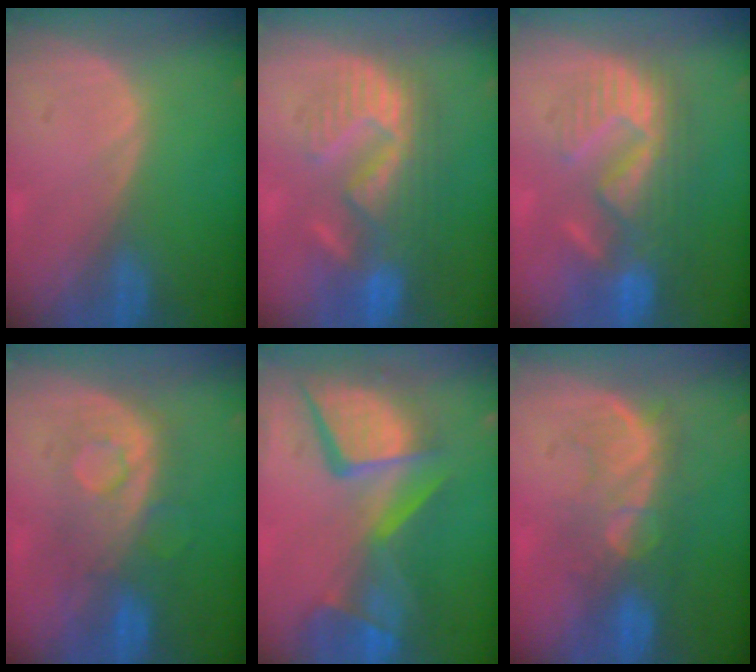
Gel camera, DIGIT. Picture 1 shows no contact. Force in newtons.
{"total": 10.1, "press": 9.7, "slide": 2.9}
{"total": 9.6, "press": 9.4, "slide": 2.2}
{"total": 7.9, "press": 7.9, "slide": 0.1}
{"total": 13.8, "press": 11.2, "slide": 8.0}
{"total": 8.0, "press": 7.8, "slide": 1.4}